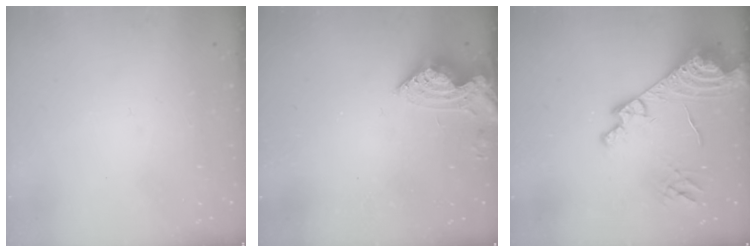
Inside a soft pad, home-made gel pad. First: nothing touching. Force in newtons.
{"total": 8.2, "press": 8.2, "slide": 0.9}
{"total": 16.6, "press": 16.5, "slide": 1.8}